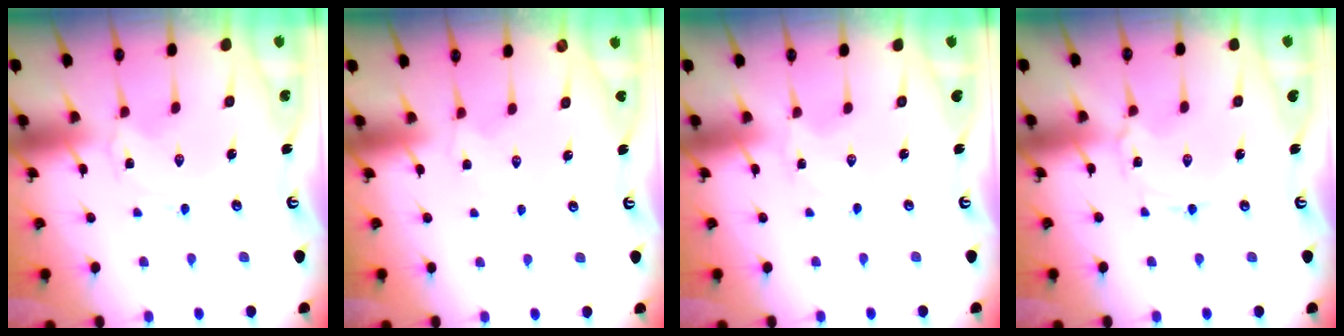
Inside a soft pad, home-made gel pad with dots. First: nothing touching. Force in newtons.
{"total": 2.3, "press": 2.2, "slide": 0.4}
{"total": 0.0}
{"total": 2.5, "press": 2.5, "slide": 0.3}